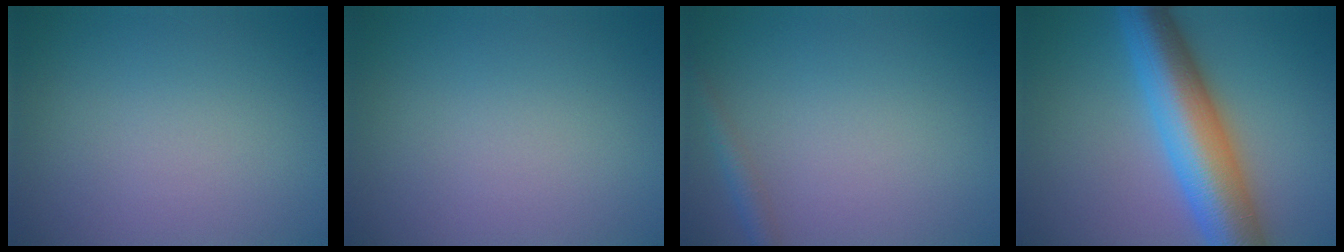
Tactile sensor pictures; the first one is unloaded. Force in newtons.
{"total": 0.0}
{"total": 1.4, "press": 1.4, "slide": 0.1}
{"total": 10.1, "press": 10.1, "slide": 0.2}